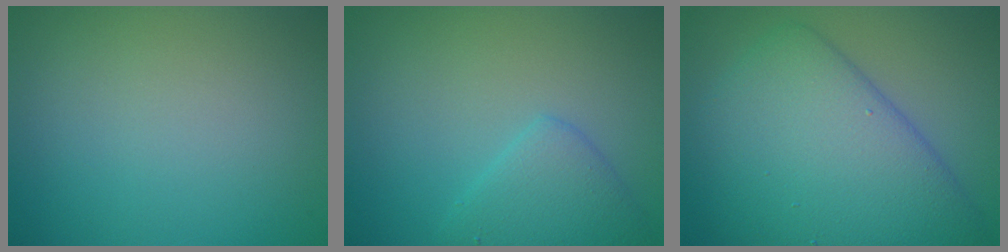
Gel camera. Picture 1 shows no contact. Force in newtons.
{"total": 2.8, "press": 2.8, "slide": 0.2}
{"total": 9.2, "press": 9.2, "slide": 0.3}